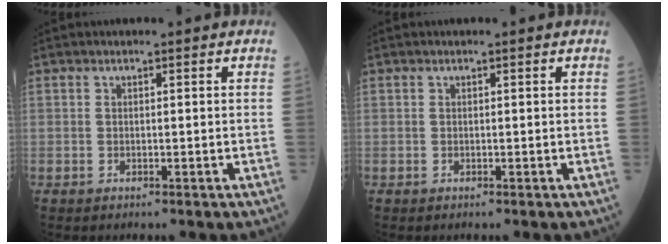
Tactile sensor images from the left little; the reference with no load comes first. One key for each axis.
{"total": 0.0}